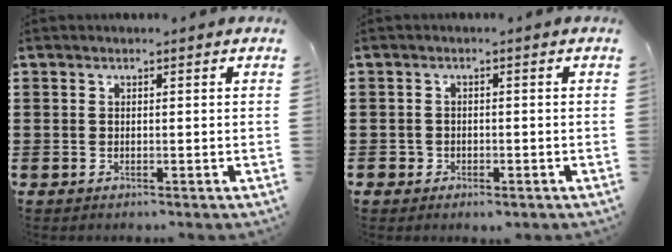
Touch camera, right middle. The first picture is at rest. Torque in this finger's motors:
{"motor_torque": [0.02, -0.01, 0.03, -0.01]}